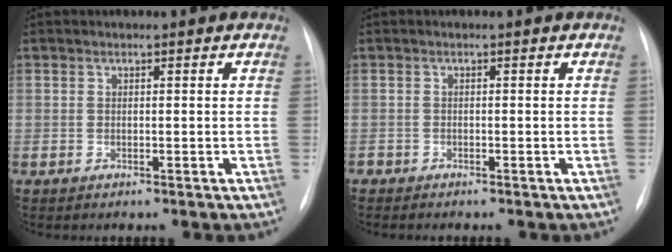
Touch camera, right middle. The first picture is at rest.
{"total": 1.1, "force": [-1.1, 0.4, 0.2], "torque": [-0.005, -0.001, -0.018]}